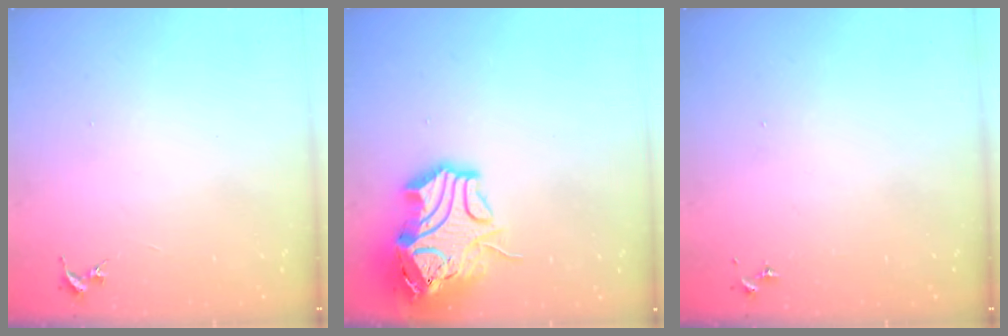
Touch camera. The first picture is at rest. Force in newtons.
{"total": 18.6, "press": 18.4, "slide": 2.7}
{"total": 0.0}